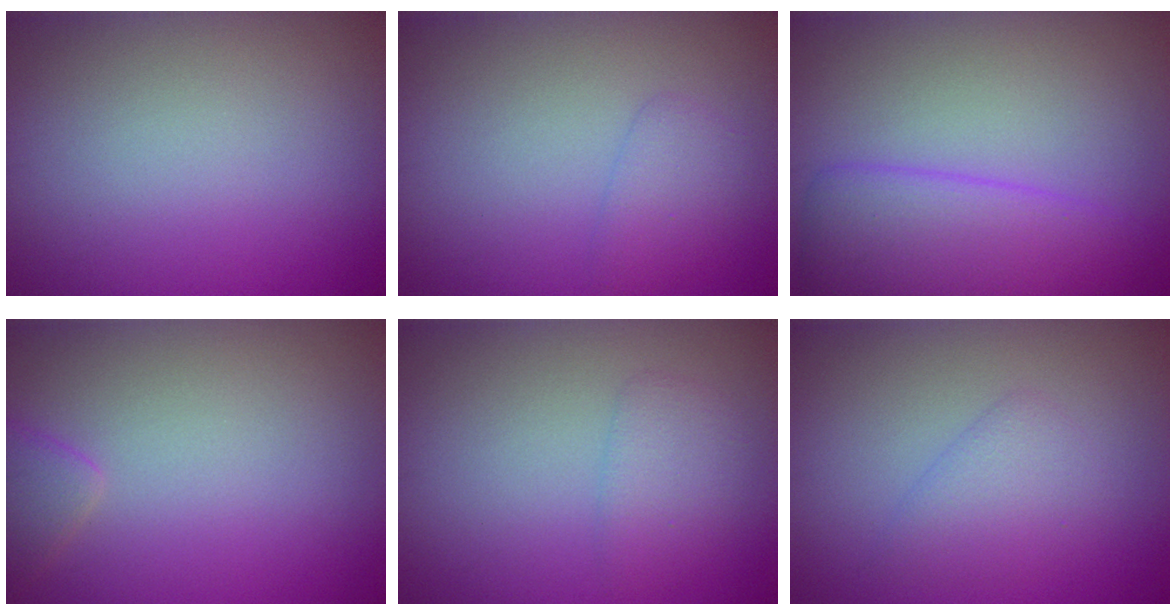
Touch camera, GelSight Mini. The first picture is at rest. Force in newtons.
{"total": 1.8, "press": 1.8, "slide": 0.0}
{"total": 5.0, "press": 5.0, "slide": 0.3}
{"total": 1.6, "press": 1.6, "slide": 0.1}
{"total": 1.9, "press": 1.9, "slide": 0.1}
{"total": 2.2, "press": 2.2, "slide": 0.2}